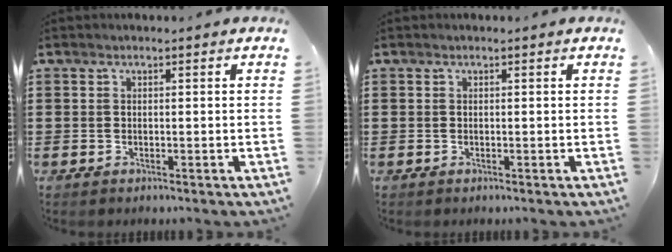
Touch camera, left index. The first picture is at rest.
{"total": 0.0}